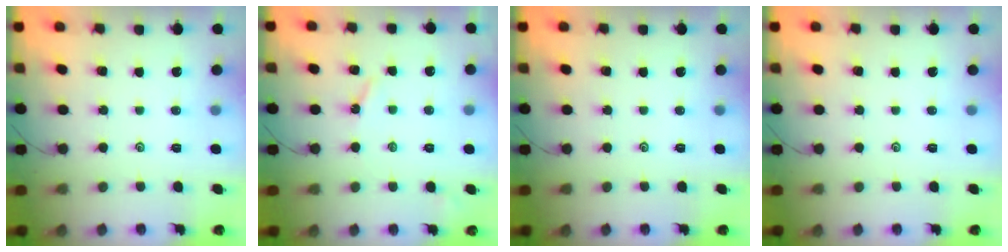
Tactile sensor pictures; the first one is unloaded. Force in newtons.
{"total": 3.0, "press": 2.9, "slide": 0.6}
{"total": 0.0}
{"total": 0.0}